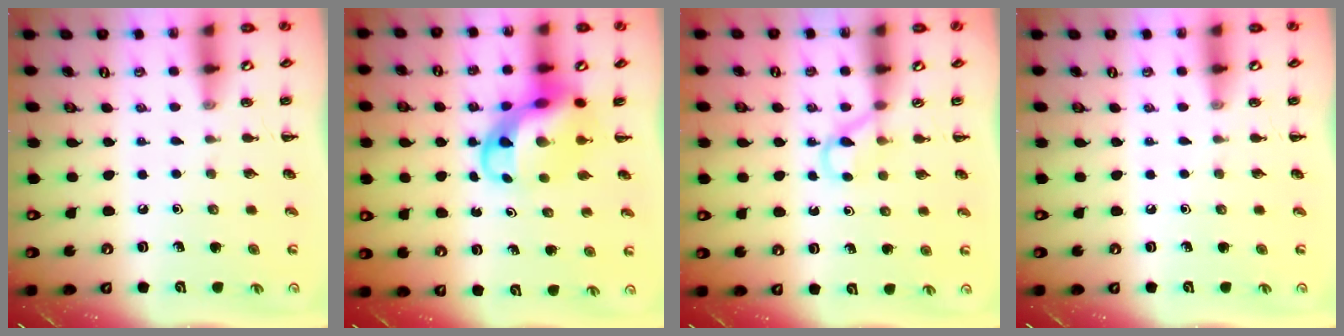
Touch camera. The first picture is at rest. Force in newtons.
{"total": 6.7, "press": 6.4, "slide": 1.8}
{"total": 3.0, "press": 2.8, "slide": 1.1}
{"total": 0.0}